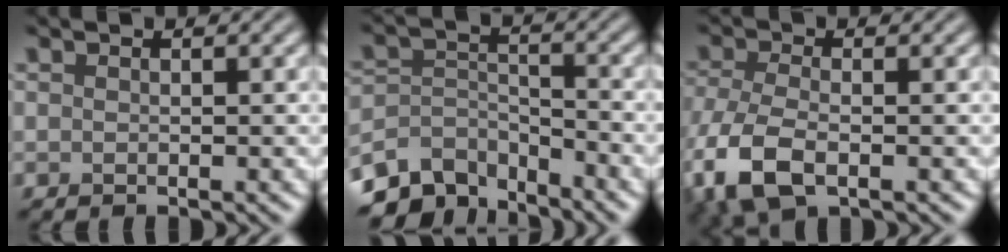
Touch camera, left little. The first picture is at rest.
{"total": 6.7, "force": [-5.6, 3.0, 2.0], "torque": [-0.033, -0.015, -0.110]}
{"total": 6.5, "force": [-2.8, 3.1, 5.0], "torque": [-0.125, -0.017, -0.063]}